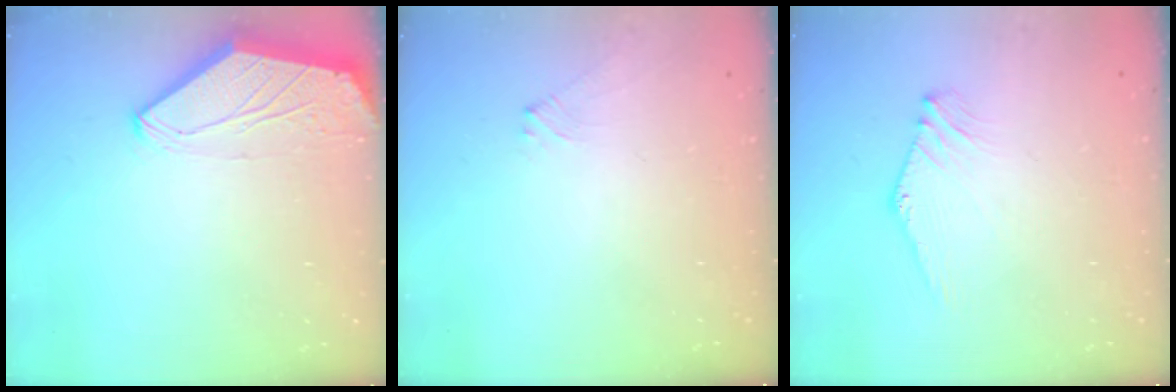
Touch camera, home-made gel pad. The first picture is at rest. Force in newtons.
{"total": 0.7, "press": 0.6, "slide": 0.3}
{"total": 0.6, "press": 0.5, "slide": 0.3}